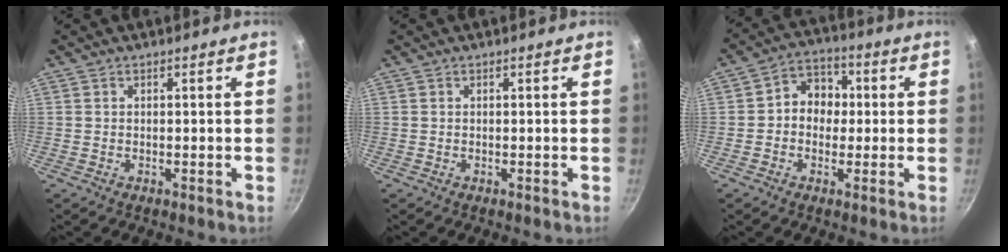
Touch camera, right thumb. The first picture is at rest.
{"total": 0.0}
{"total": 8.0, "force": [0.3, 6.8, 4.3], "torque": [-0.024, 0.019, -0.011]}